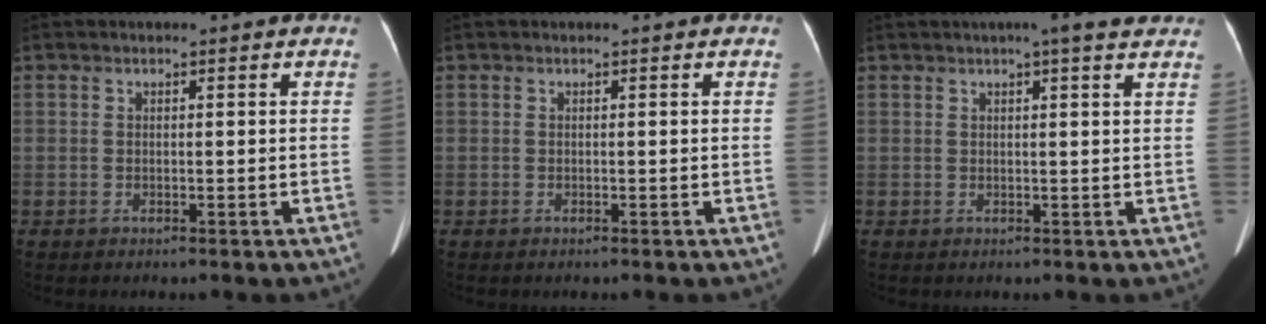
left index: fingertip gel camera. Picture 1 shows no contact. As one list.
[{"total": 0.0}, {"total": 6.2, "force": [5.0, 0.5, 3.7], "torque": [-0.049, 0.020, 0.053]}]